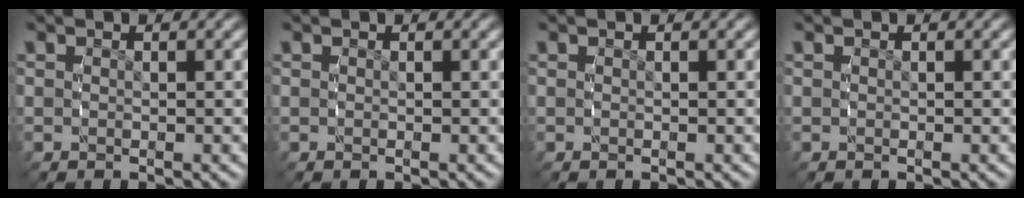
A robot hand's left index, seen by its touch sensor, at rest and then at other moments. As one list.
[{"total": 0.0}, {"total": 0.0}, {"total": 0.0}]